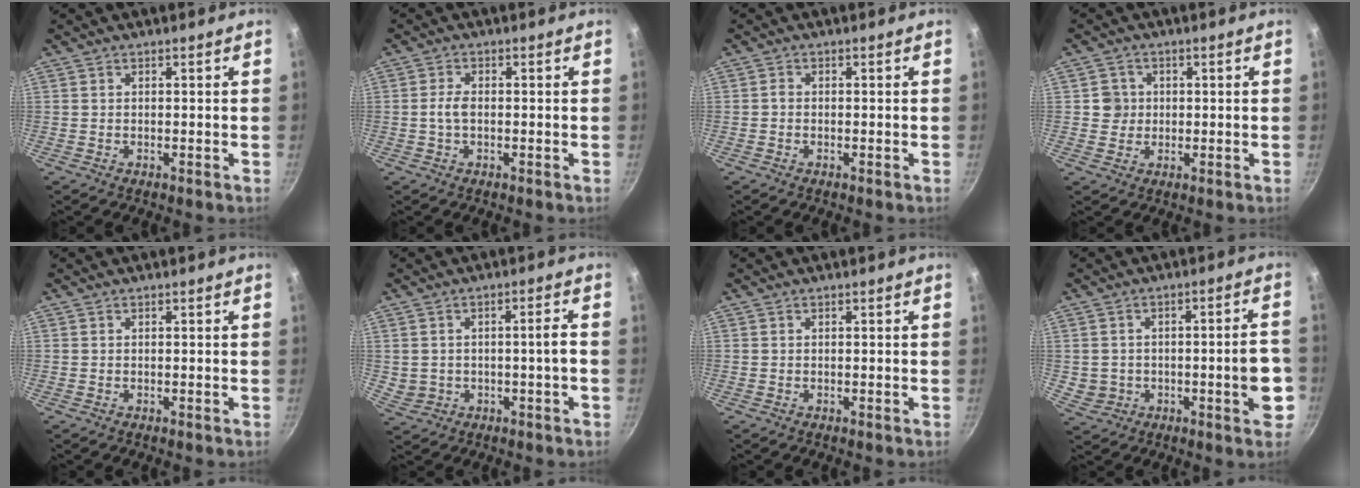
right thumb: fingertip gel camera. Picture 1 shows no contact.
{"total": 2.7, "force": [-0.3, 1.4, 2.2], "torque": [-0.045, 0.011, -0.010]}
{"total": 0.8, "force": [-0.2, 0.6, 0.4], "torque": [-0.006, 0.004, -0.007]}
{"total": 3.7, "force": [0.4, 3.6, 0.7], "torque": [0.012, 0.007, 0.002]}
{"total": 0.0}
{"total": 4.9, "force": [-0.5, 2.4, 4.3], "torque": [-0.066, 0.022, 0.013]}
{"total": 0.0}
{"total": 9.7, "force": [-1.7, 5.1, 8.1], "torque": [-0.097, 0.028, -0.008]}